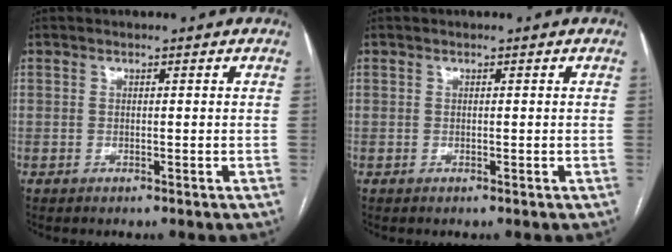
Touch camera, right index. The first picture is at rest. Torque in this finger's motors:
{"motor_torque": [0.00, 0.00, 0.00, 0.00]}